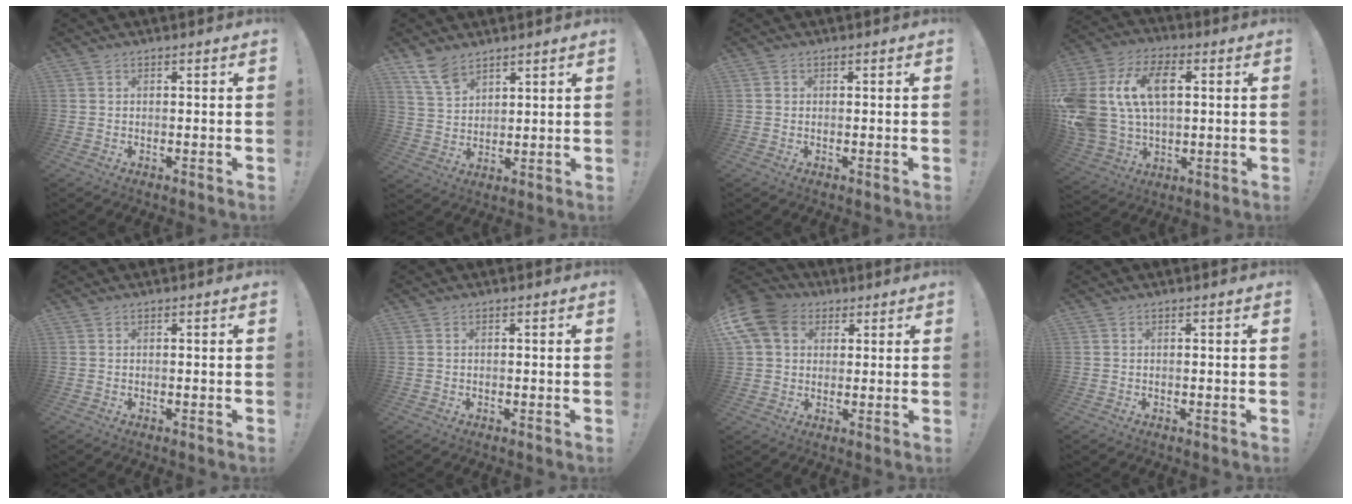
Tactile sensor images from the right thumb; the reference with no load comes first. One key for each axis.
{"total": 8.1, "fx": 6.3, "fy": 4.1, "fz": 3.1, "tx": -0.059, "ty": -0.037, "tz": 0.122}
{"total": 0.6, "fx": 0.2, "fy": 0.6, "fz": 0.1, "tx": 0.003, "ty": 0.001, "tz": 0.002}
{"total": 18.8, "fx": 4.4, "fy": 12.8, "fz": 13.0, "tx": -0.251, "ty": -0.002, "tz": 0.079}
{"total": 0.0}
{"total": 0.0}
{"total": 12.8, "fx": 4.3, "fy": 10.1, "fz": 6.5, "tx": -0.131, "ty": -0.011, "tz": 0.087}
{"total": 0.0}